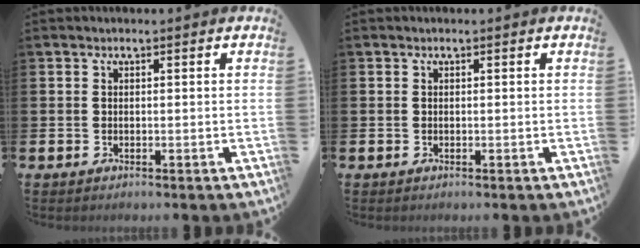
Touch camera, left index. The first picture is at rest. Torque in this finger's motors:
{"motor_torque": [0.00, 0.00, 0.00, 0.00]}